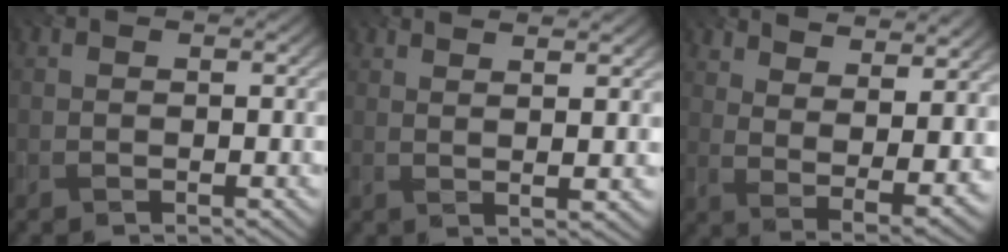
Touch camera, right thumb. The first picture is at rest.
{"total": 5.1, "force": [3.6, 0.5, 3.6], "torque": [-0.052, 0.000, 0.054]}
{"total": 12.6, "force": [8.5, 4.1, 8.3], "torque": [-0.142, 0.001, 0.125]}